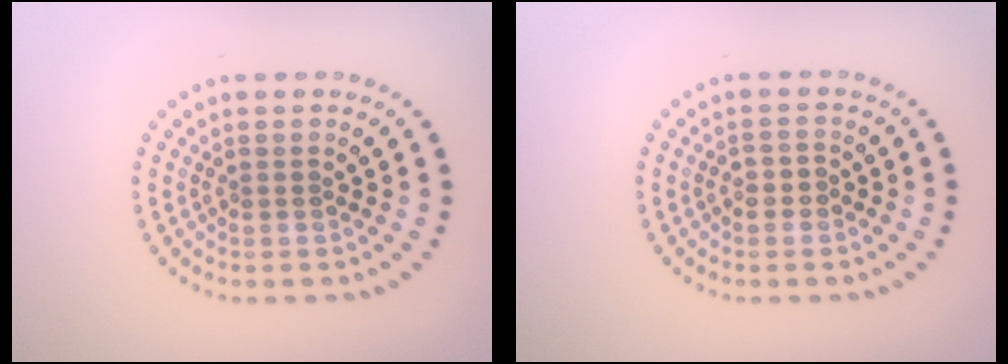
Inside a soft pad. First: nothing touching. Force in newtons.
{"total": 1.3, "press": 1.2, "slide": 0.5}